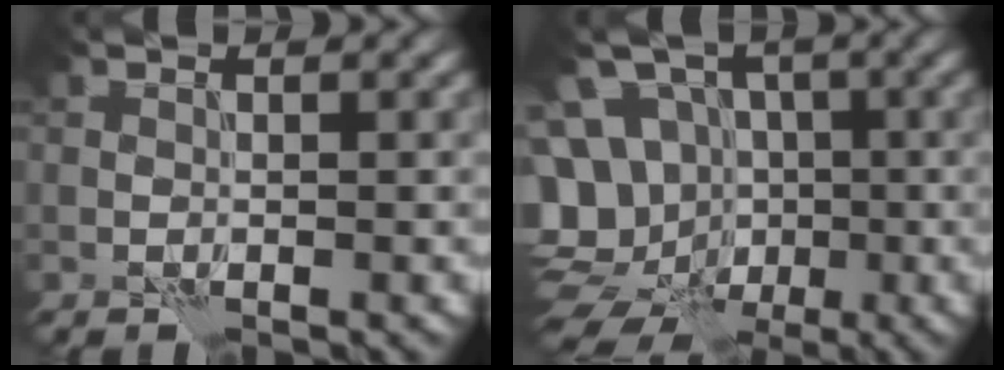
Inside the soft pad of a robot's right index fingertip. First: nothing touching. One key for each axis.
{"total": 11.8, "fx": -3.1, "fy": 10.0, "fz": 5.6, "tx": -0.137, "ty": 0.011, "tz": -0.046}